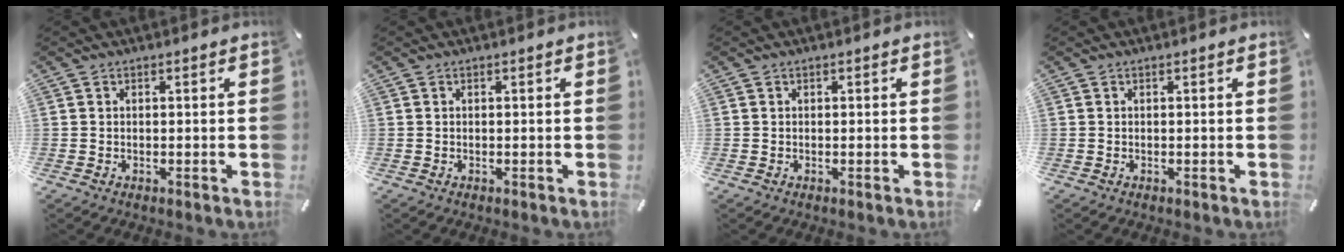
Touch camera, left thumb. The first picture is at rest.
{"total": 0.0}
{"total": 0.0}
{"total": 0.0}